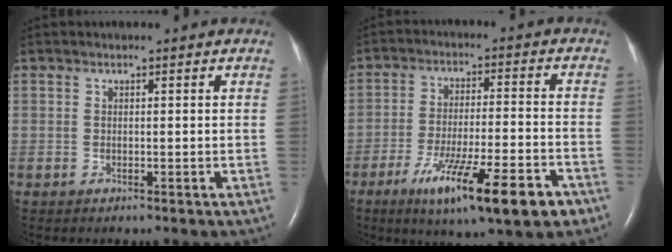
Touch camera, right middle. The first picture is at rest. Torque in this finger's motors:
{"motor_torque": [1.40, -0.73, 0.38, 0.21]}